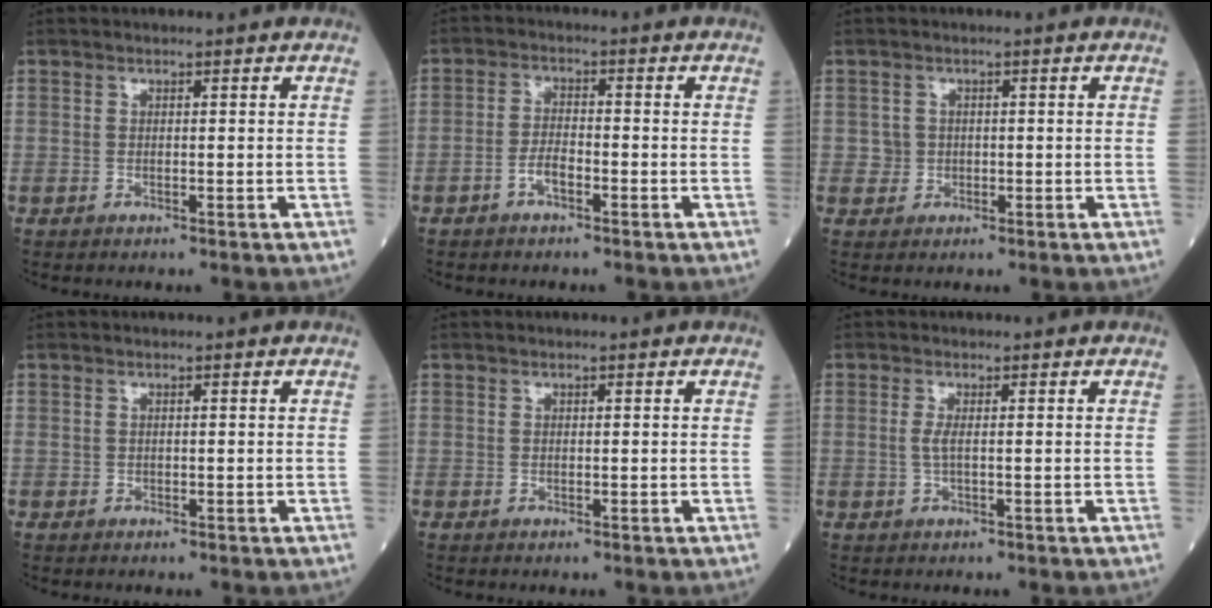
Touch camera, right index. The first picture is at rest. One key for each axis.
{"total": 3.0, "fx": -1.6, "fy": 1.0, "fz": 2.3, "tx": -0.046, "ty": 0.005, "tz": -0.033}
{"total": 3.7, "fx": 0.0, "fy": 3.7, "fz": 0.1, "tx": 0.009, "ty": 0.011, "tz": 0.003}
{"total": 0.0}
{"total": 0.0}
{"total": 1.5, "fx": 0.0, "fy": 0.1, "fz": 1.4, "tx": -0.040, "ty": -0.002, "tz": 0.000}